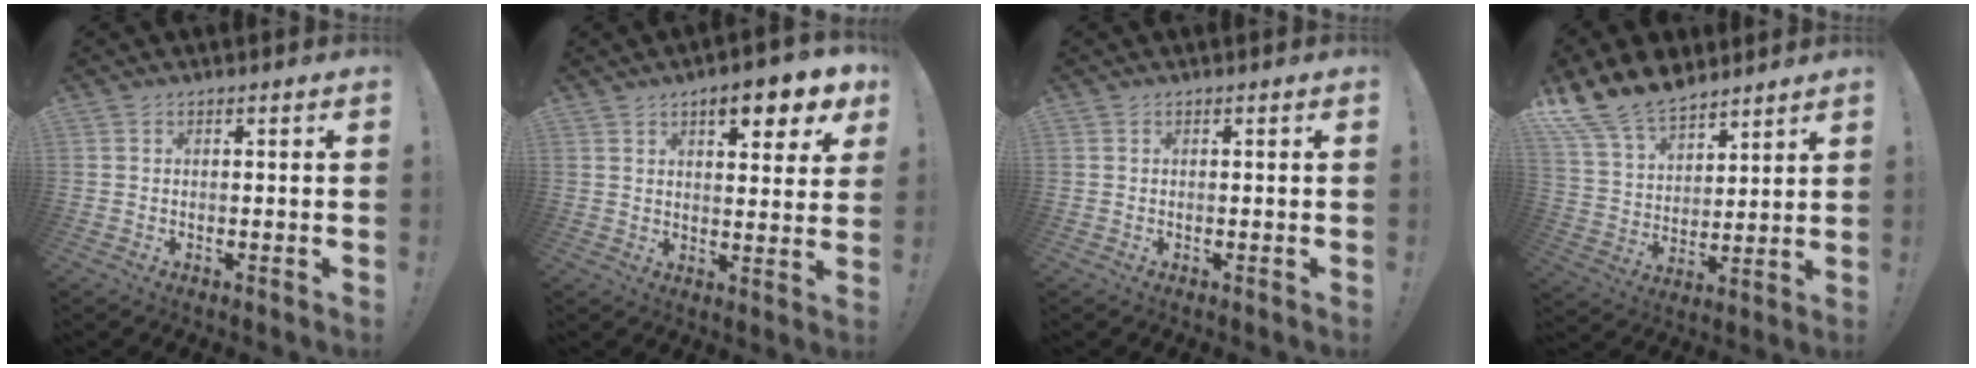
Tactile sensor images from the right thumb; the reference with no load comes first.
{"total": 9.0, "force": [5.2, 2.8, 6.8], "torque": [-0.086, -0.026, 0.085]}
{"total": 0.0}
{"total": 15.1, "force": [12.2, 7.2, 5.2], "torque": [-0.110, -0.086, 0.232]}